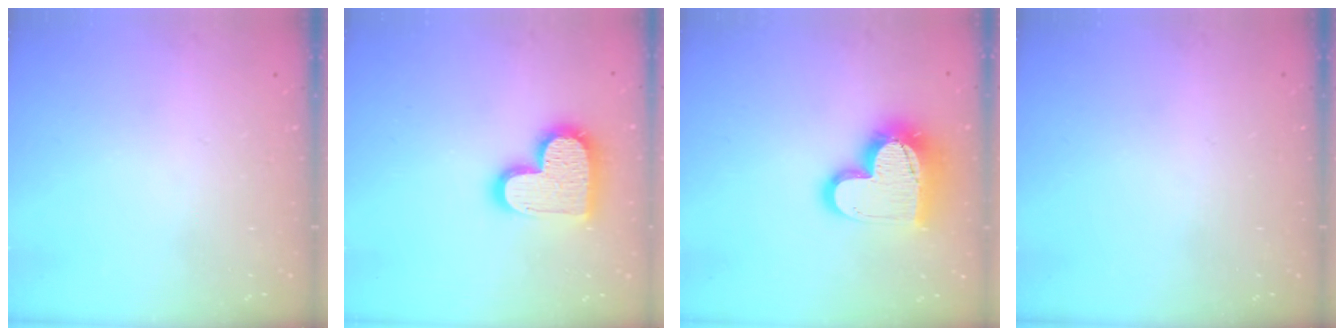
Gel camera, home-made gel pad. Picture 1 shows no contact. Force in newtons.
{"total": 16.0, "press": 16.0, "slide": 1.1}
{"total": 17.8, "press": 17.7, "slide": 1.6}
{"total": 0.0}